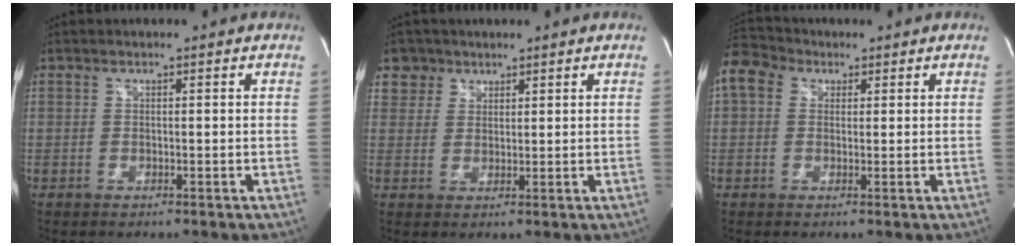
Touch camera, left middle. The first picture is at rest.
{"total": 3.8, "force": [2.4, 2.9, -0.4], "torque": [0.016, 0.006, 0.041]}
{"total": 9.1, "force": [3.8, 7.1, 4.3], "torque": [-0.107, 0.050, 0.071]}